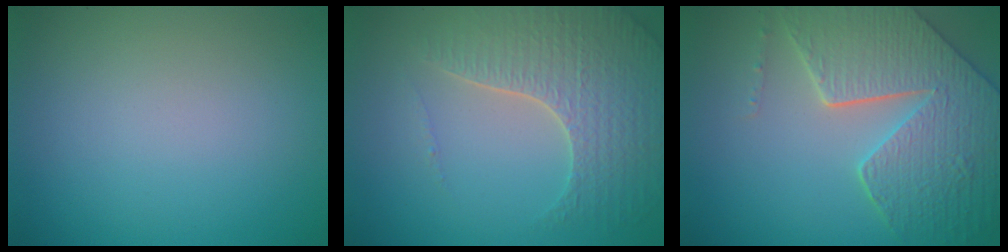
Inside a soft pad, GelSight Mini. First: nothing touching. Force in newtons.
{"total": 4.9, "press": 4.5, "slide": 2.1}
{"total": 8.1, "press": 6.1, "slide": 5.4}